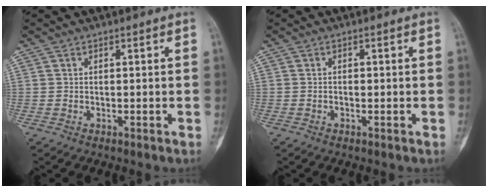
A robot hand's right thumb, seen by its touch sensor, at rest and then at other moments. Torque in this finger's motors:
{"motor_torque": [-0.21, 0.26, -0.13, 0.02, -0.07]}